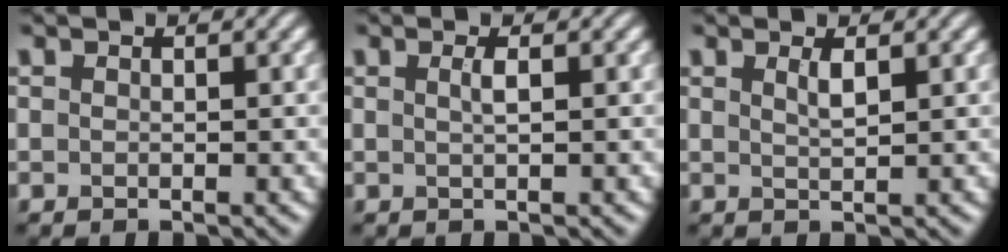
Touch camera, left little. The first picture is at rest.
{"total": 1.2, "force": [0.3, 0.3, 1.1], "torque": [-0.018, 0.004, 0.003]}
{"total": 1.3, "force": [0.7, 0.3, 1.1], "torque": [-0.017, 0.001, 0.011]}